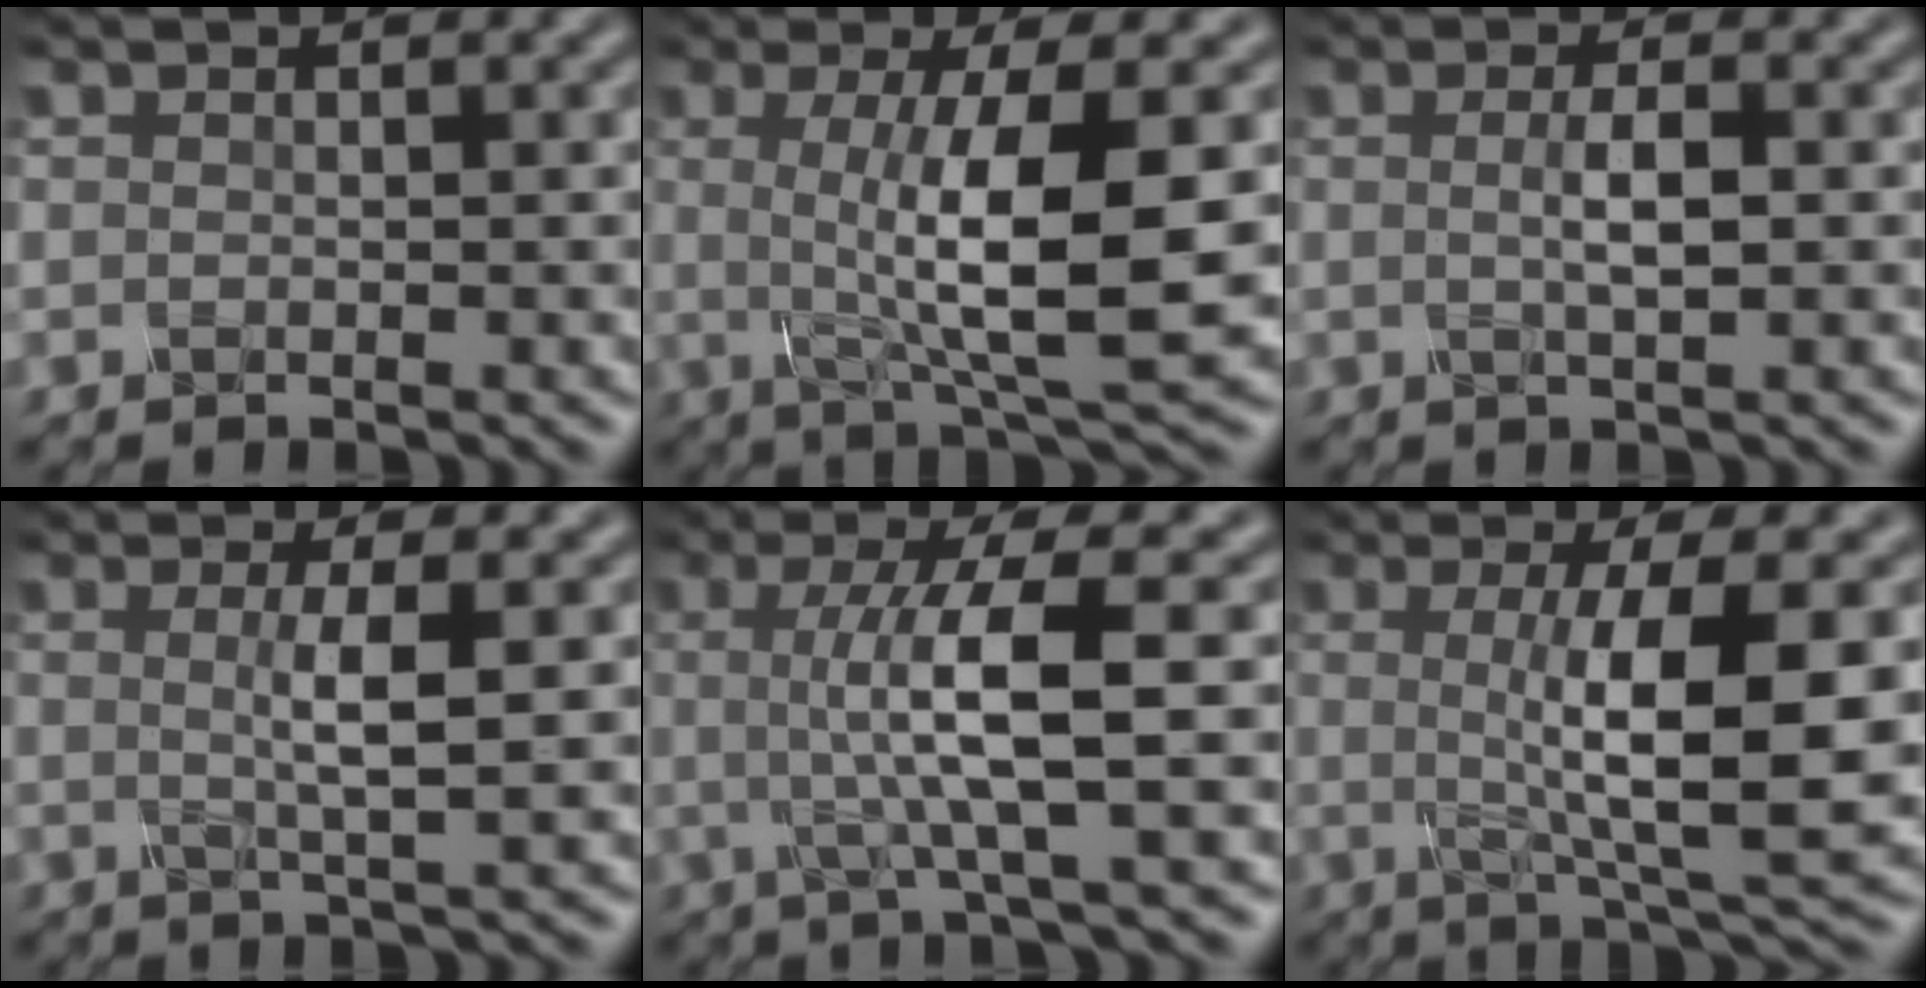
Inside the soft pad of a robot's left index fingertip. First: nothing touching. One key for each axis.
{"total": 8.9, "fx": 0.2, "fy": 1.9, "fz": 8.7, "tx": -0.122, "ty": -0.007, "tz": 0.004}
{"total": 2.2, "fx": 0.1, "fy": 0.5, "fz": 2.1, "tx": -0.038, "ty": 0.004, "tz": 0.000}
{"total": 3.3, "fx": 0.3, "fy": 0.6, "fz": 3.2, "tx": -0.054, "ty": -0.001, "tz": 0.000}
{"total": 6.7, "fx": 0.2, "fy": 1.4, "fz": 6.6, "tx": -0.118, "ty": 0.004, "tz": 0.002}
{"total": 9.2, "fx": 0.2, "fy": 1.9, "fz": 9.0, "tx": -0.125, "ty": -0.005, "tz": 0.005}